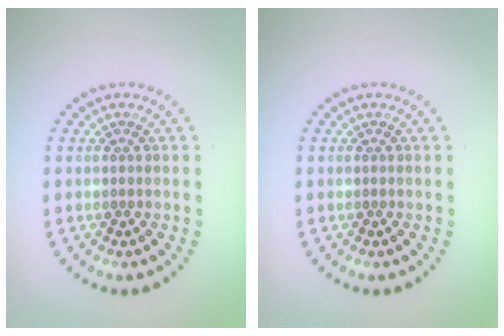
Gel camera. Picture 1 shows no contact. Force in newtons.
{"total": 0.0}